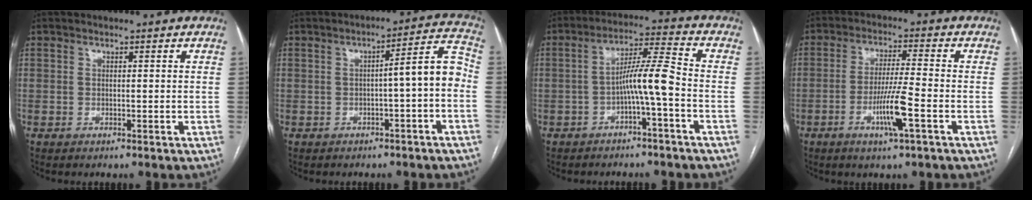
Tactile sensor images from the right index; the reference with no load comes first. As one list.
[{"total": 6.9, "force": [-1.2, 0.7, 6.8], "torque": [-0.084, 0.030, -0.017]}, {"total": 7.2, "force": [-2.1, -0.2, 6.9], "torque": [-0.121, 0.021, -0.036]}, {"total": 7.5, "force": [-2.8, -0.3, 6.9], "torque": [-0.132, -0.009, -0.053]}]